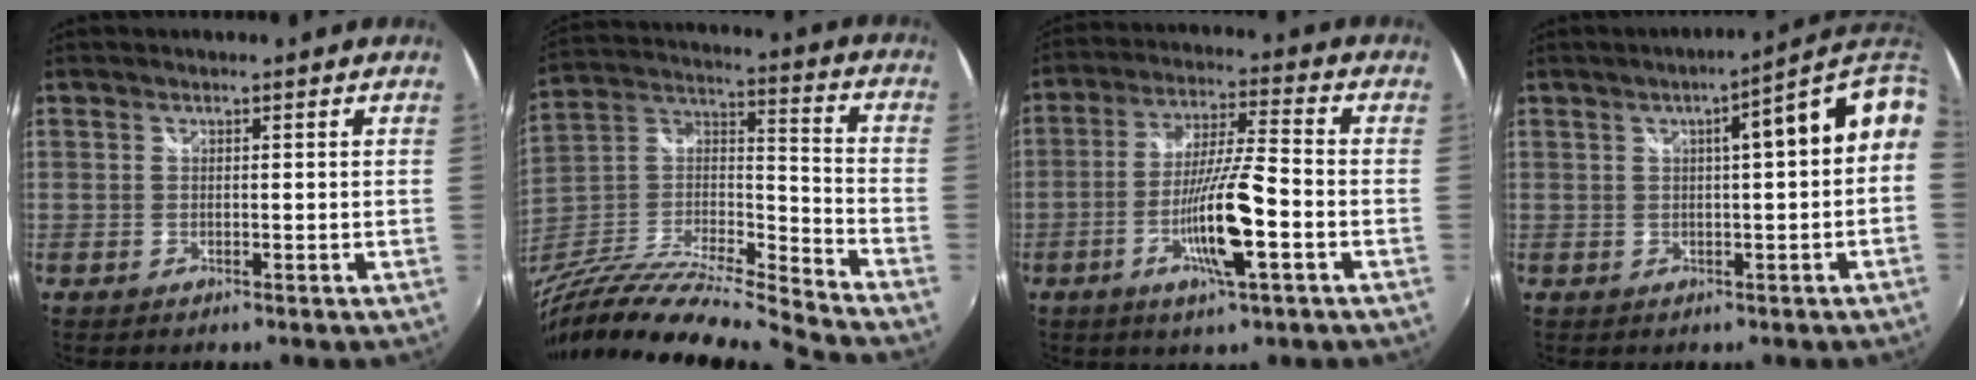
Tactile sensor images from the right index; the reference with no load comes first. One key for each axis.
{"total": 23.0, "fx": -19.5, "fy": 1.0, "fz": 12.2, "tx": -0.223, "ty": -0.013, "tz": -0.360}
{"total": 11.7, "fx": -4.1, "fy": 0.6, "fz": 10.9, "tx": -0.212, "ty": -0.004, "tz": -0.076}
{"total": 10.7, "fx": 1.9, "fy": 1.1, "fz": 10.5, "tx": -0.118, "ty": 0.033, "tz": 0.038}